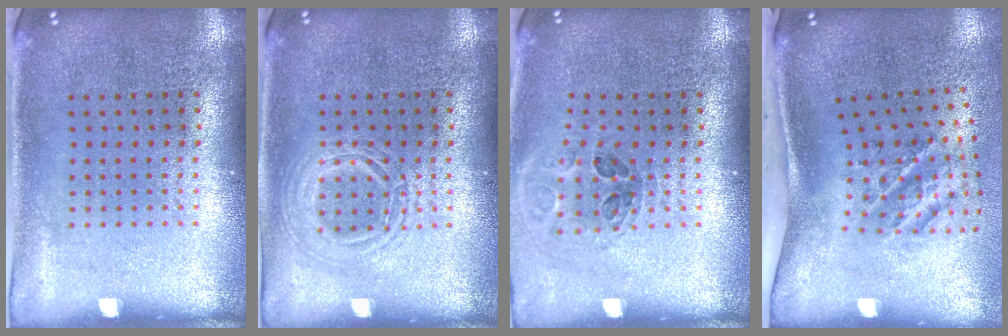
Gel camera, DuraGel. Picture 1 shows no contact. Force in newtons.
{"total": 2.2, "press": 2.2, "slide": 0.3}
{"total": 1.0, "press": 1.0, "slide": 0.1}
{"total": 2.2, "press": 1.2, "slide": 1.8}